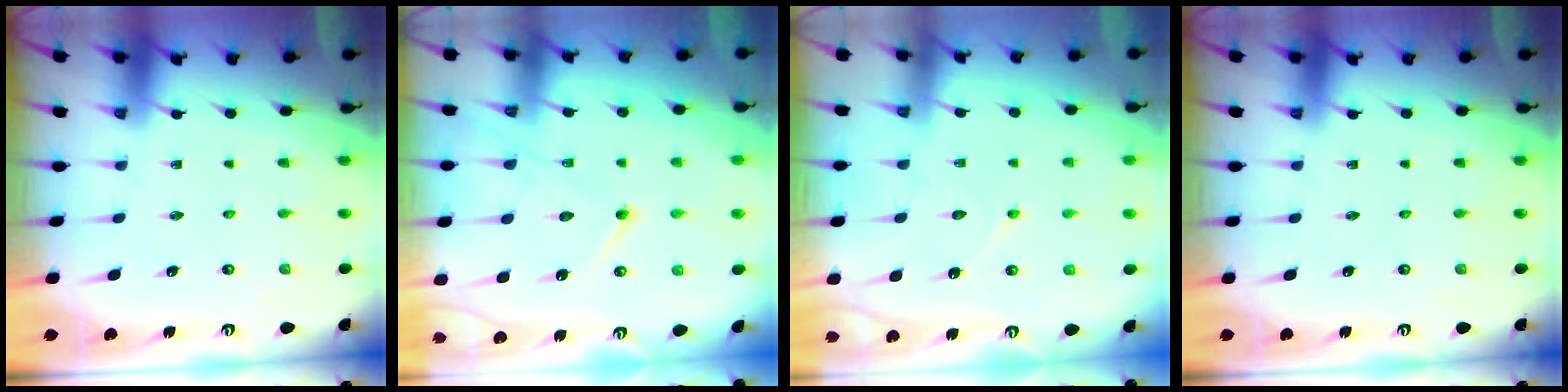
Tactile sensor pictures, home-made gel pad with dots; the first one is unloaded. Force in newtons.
{"total": 13.2, "press": 13.2, "slide": 1.2}
{"total": 4.6, "press": 4.5, "slide": 0.7}
{"total": 0.0}